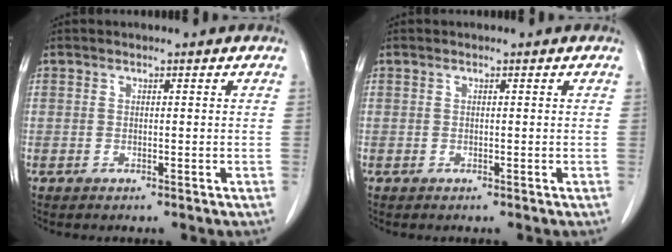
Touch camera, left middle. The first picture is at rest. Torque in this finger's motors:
{"motor_torque": [-0.36, 0.14, -0.12, -0.02]}